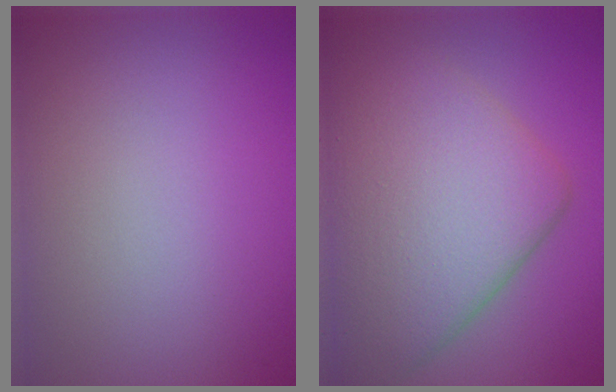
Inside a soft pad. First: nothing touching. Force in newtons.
{"total": 10.0, "press": 10.0, "slide": 0.4}